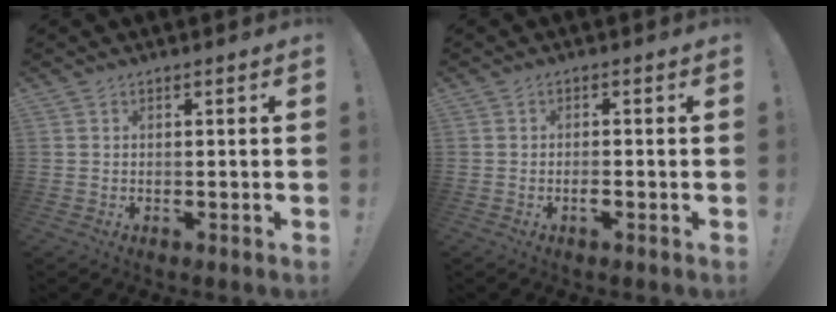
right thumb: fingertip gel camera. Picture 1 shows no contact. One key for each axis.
{"total": 1.6, "fx": -0.9, "fy": 0.1, "fz": 1.4, "tx": -0.032, "ty": -0.002, "tz": -0.014}